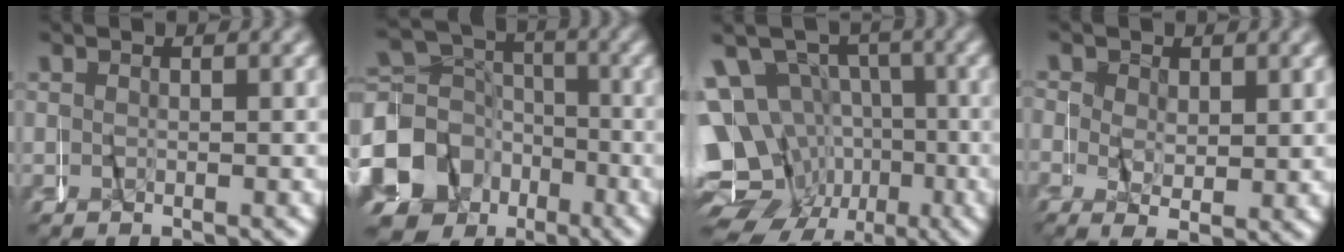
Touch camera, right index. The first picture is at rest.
{"total": 14.0, "force": [-4.1, 12.3, 5.1], "torque": [-0.099, -0.043, -0.073]}
{"total": 12.0, "force": [-3.4, 10.4, 4.9], "torque": [-0.108, -0.046, -0.053]}
{"total": 2.7, "force": [0.3, 1.3, 2.3], "torque": [-0.035, -0.004, 0.006]}